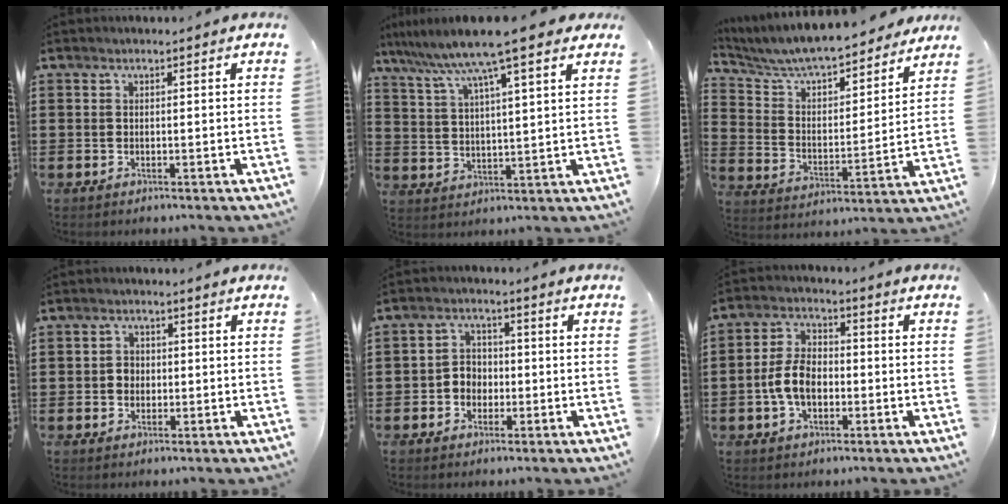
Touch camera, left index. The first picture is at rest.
{"total": 9.9, "force": [7.6, 0.5, 6.2], "torque": [-0.144, -0.029, 0.128]}
{"total": 6.9, "force": [6.7, 0.7, 1.8], "torque": [-0.069, -0.052, 0.111]}
{"total": 2.0, "force": [-0.2, 1.8, 0.7], "torque": [-0.021, 0.007, -0.007]}
{"total": 3.3, "force": [-1.3, 2.8, 1.2], "torque": [-0.032, 0.009, -0.030]}
{"total": 6.6, "force": [-1.6, 4.1, 5.0], "torque": [-0.124, 0.002, -0.037]}